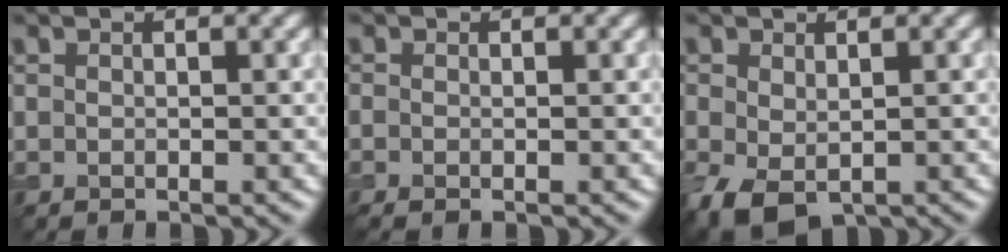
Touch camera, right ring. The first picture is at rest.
{"total": 0.8, "force": [-0.3, 0.3, 0.7], "torque": [-0.015, -0.007, -0.006]}
{"total": 3.8, "force": [-1.1, 2.5, 2.6], "torque": [-0.066, -0.014, -0.018]}